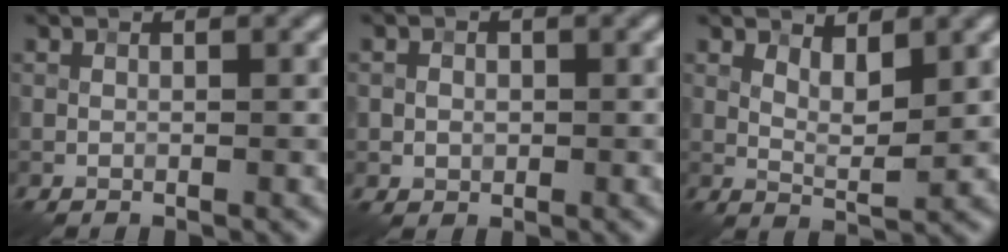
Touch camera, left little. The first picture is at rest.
{"total": 1.5, "force": [0.1, 1.4, 0.6], "torque": [0.000, -0.001, 0.005]}
{"total": 2.8, "force": [1.5, 1.0, 2.2], "torque": [-0.039, -0.006, 0.028]}